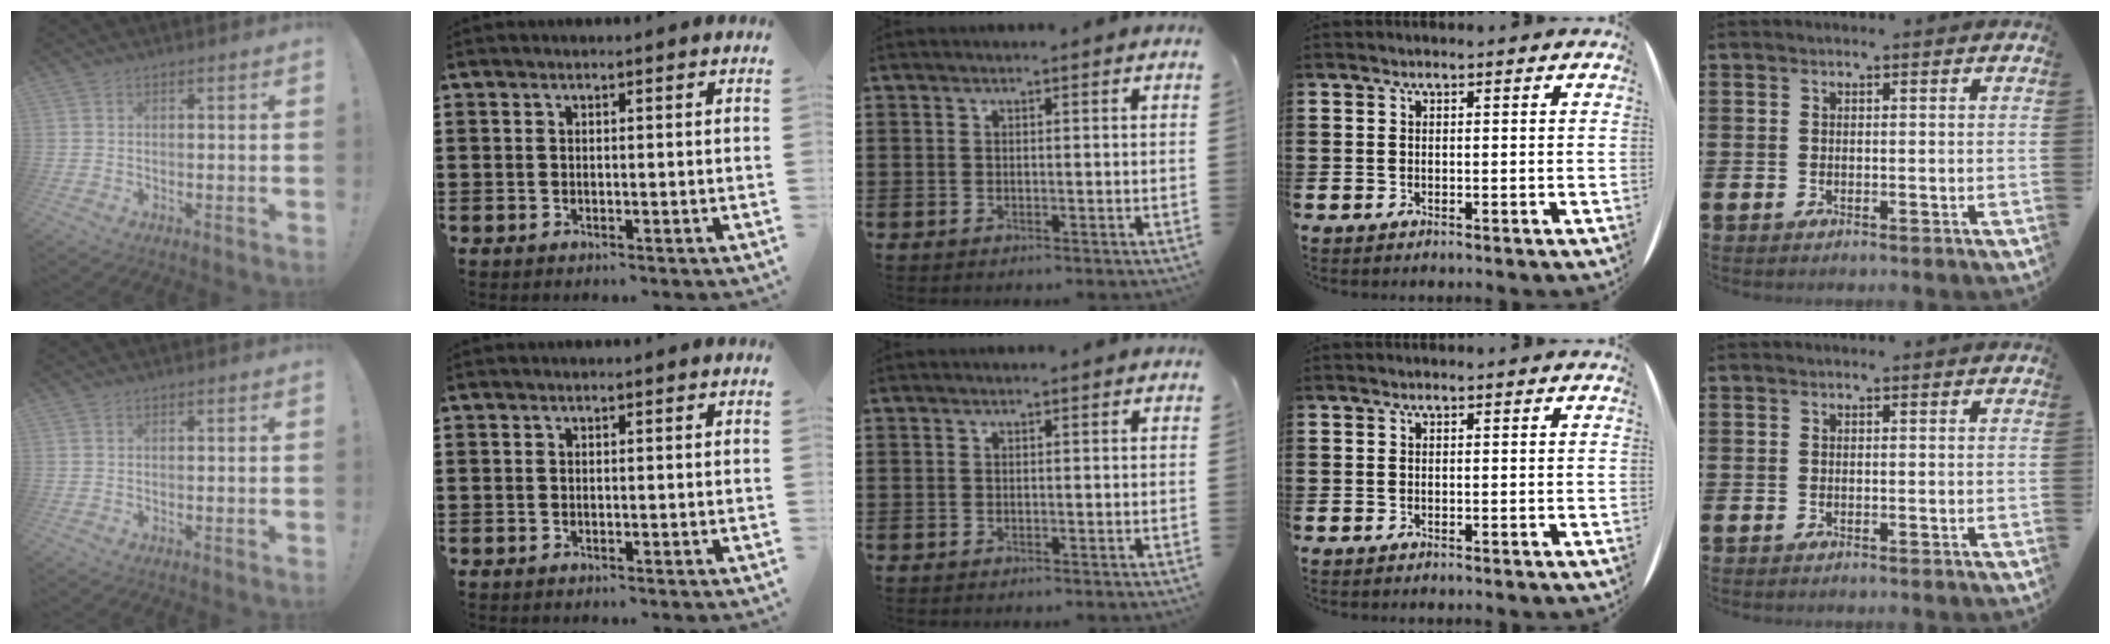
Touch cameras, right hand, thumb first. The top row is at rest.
{}